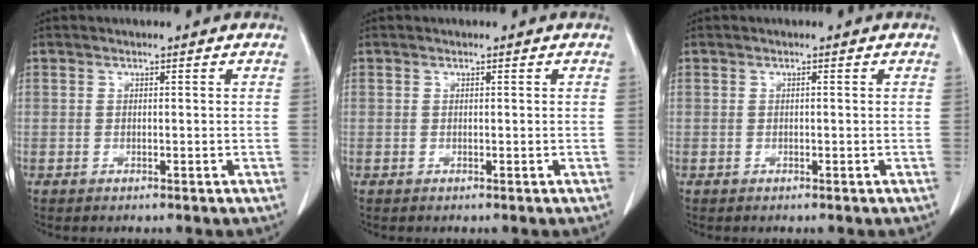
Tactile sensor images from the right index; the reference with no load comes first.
{"total": 0.0}
{"total": 0.0}